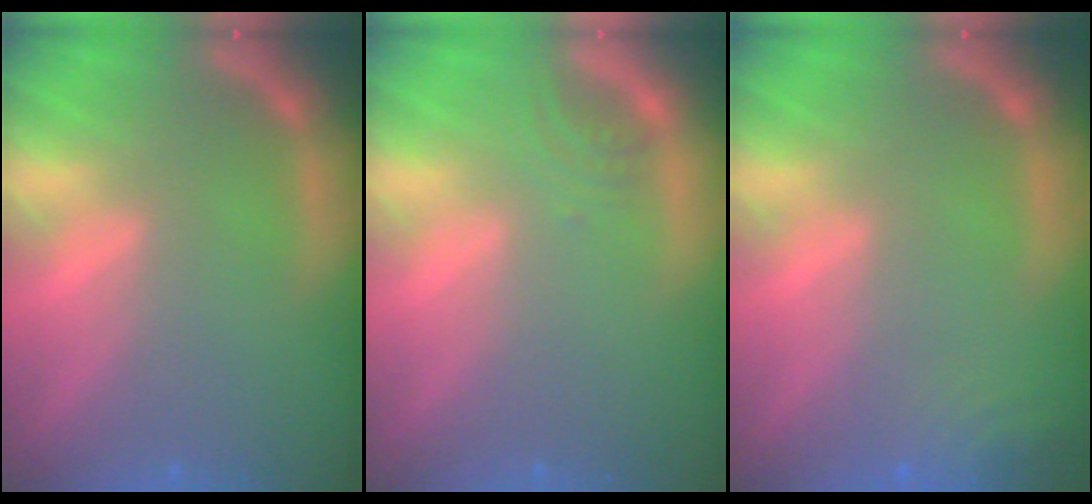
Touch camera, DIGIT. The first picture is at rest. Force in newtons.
{"total": 1.4}
{"total": 4.0}